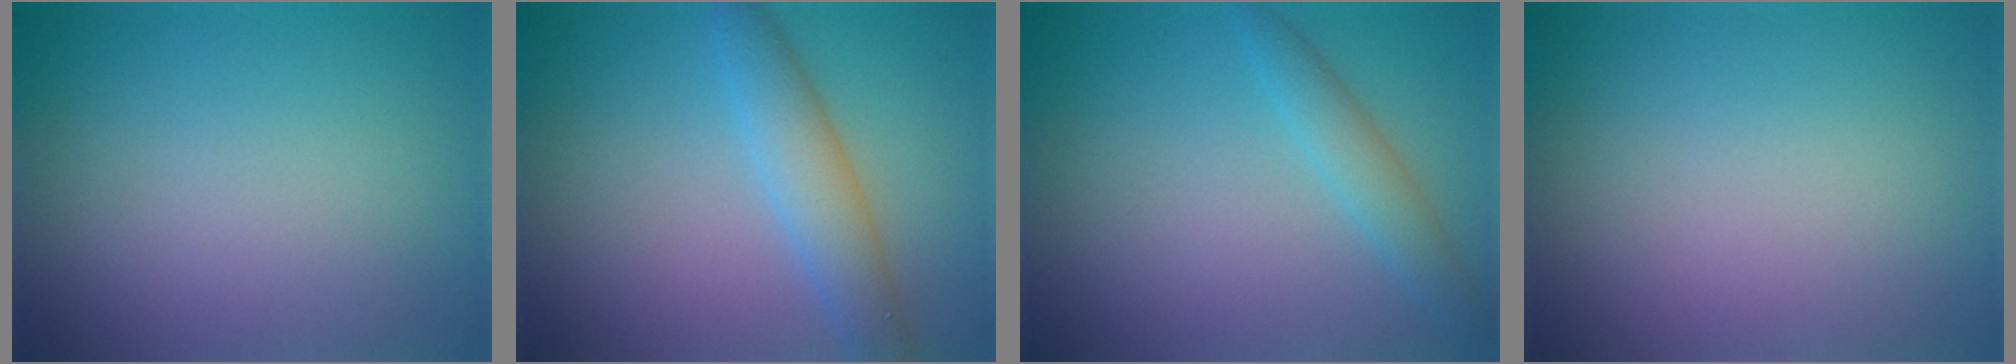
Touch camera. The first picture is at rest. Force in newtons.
{"total": 3.8, "press": 3.8, "slide": 0.1}
{"total": 2.3, "press": 2.3, "slide": 0.1}
{"total": 0.0}